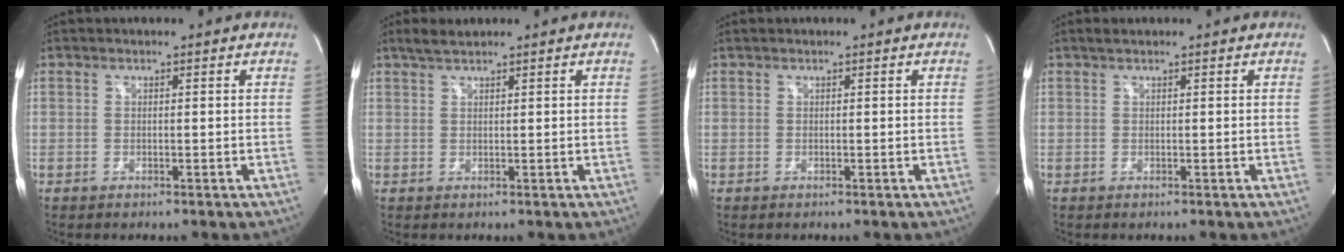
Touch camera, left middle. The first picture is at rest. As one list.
[{"total": 2.1, "force": [1.8, 0.3, 1.0], "torque": [-0.027, 0.013, 0.037]}, {"total": 0.0}, {"total": 0.8, "force": [0.7, 0.1, 0.4], "torque": [-0.014, 0.010, 0.016]}]